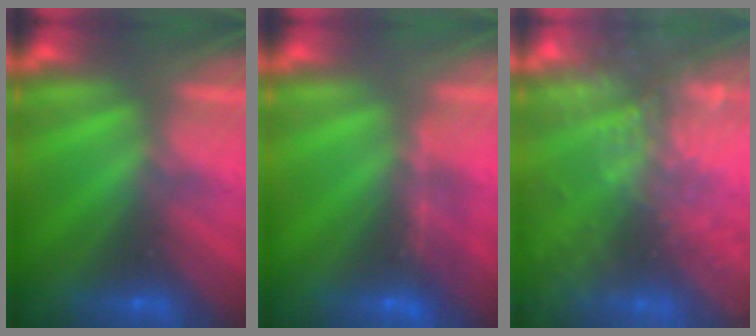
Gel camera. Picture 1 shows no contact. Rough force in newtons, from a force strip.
{"total": 1.1}
{"total": 6.0}